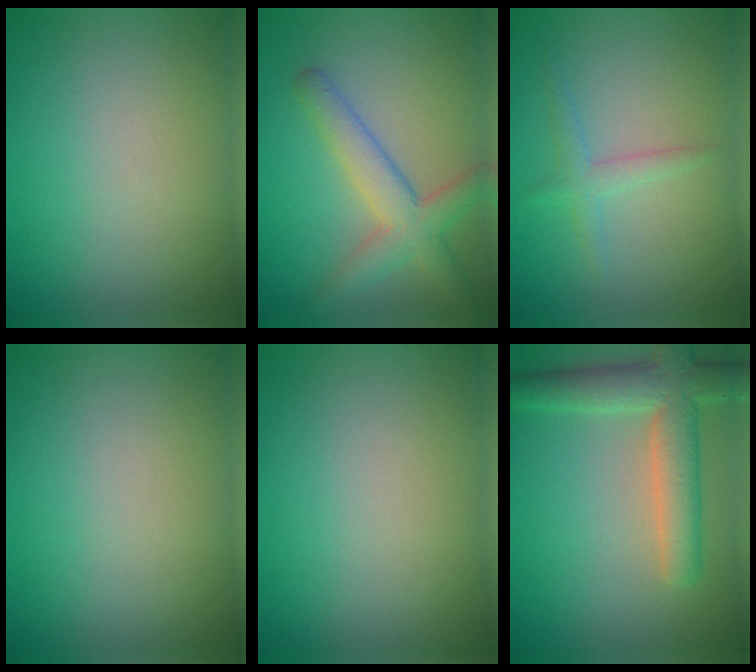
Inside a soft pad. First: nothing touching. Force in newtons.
{"total": 4.7, "press": 4.7, "slide": 0.2}
{"total": 1.6, "press": 1.6, "slide": 0.1}
{"total": 0.0}
{"total": 0.0}
{"total": 6.0, "press": 6.0, "slide": 0.6}